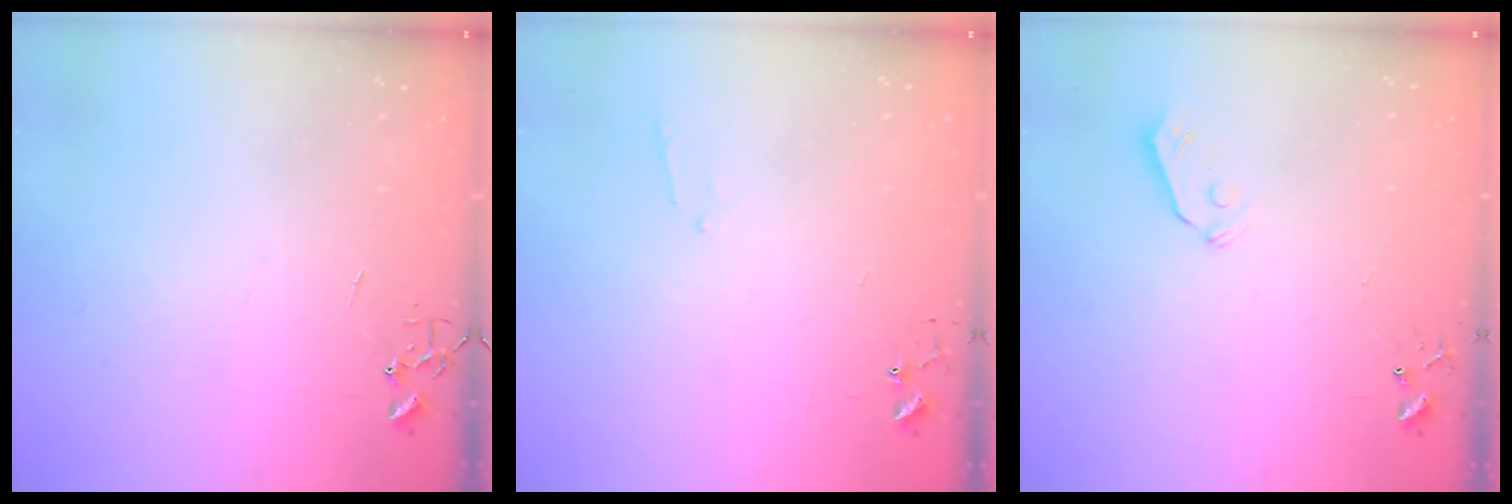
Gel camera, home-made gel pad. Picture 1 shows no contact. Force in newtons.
{"total": 5.1, "press": 5.1, "slide": 0.5}
{"total": 5.5, "press": 5.4, "slide": 0.6}